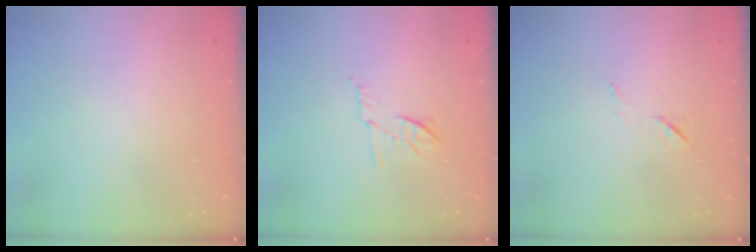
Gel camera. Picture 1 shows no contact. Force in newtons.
{"total": 6.5, "press": 6.4, "slide": 1.0}
{"total": 5.5, "press": 5.3, "slide": 1.5}